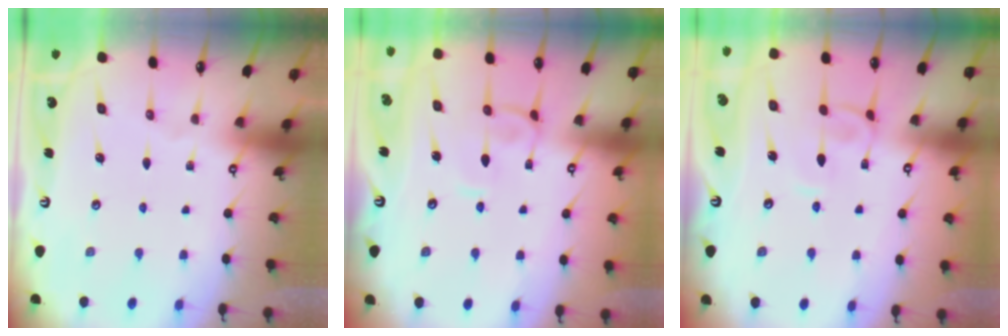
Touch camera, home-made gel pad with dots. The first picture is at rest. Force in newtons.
{"total": 0.0}
{"total": 2.9, "press": 2.9, "slide": 0.2}